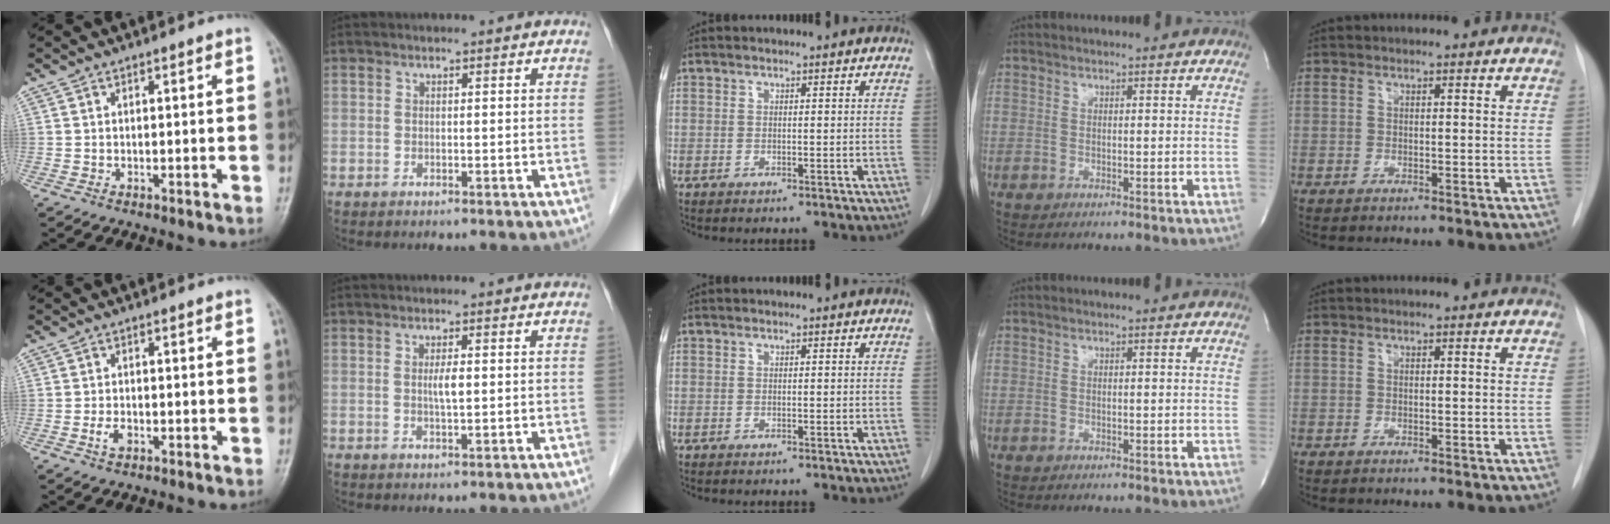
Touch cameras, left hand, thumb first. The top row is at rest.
{"thumb": {"total": 2.1, "force": [-0.8, 1.2, 1.5], "torque": [-0.031, 0.004, -0.015]}, "index": {"total": 2.0, "force": [0.2, 0.3, 1.9], "torque": [-0.037, 0.000, 0.003]}}